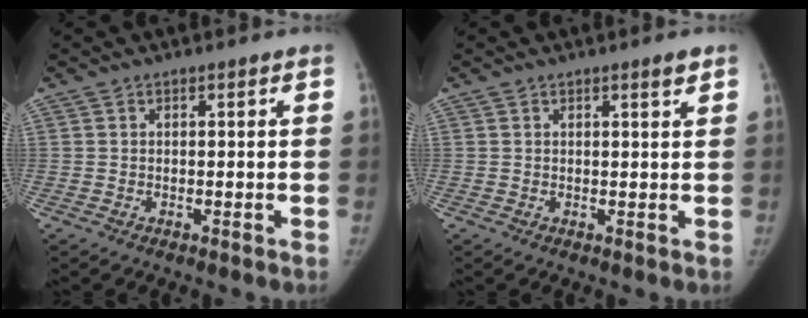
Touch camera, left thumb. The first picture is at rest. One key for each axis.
{"total": 1.6, "fx": 1.1, "fy": 0.1, "fz": 1.1, "tx": -0.015, "ty": -0.008, "tz": 0.018}